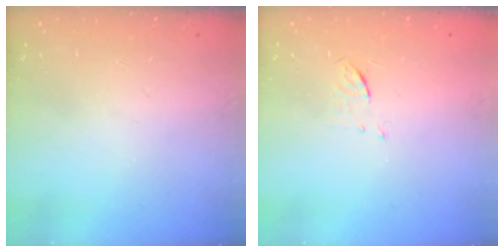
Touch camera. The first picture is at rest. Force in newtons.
{"total": 3.6, "press": 3.4, "slide": 1.4}